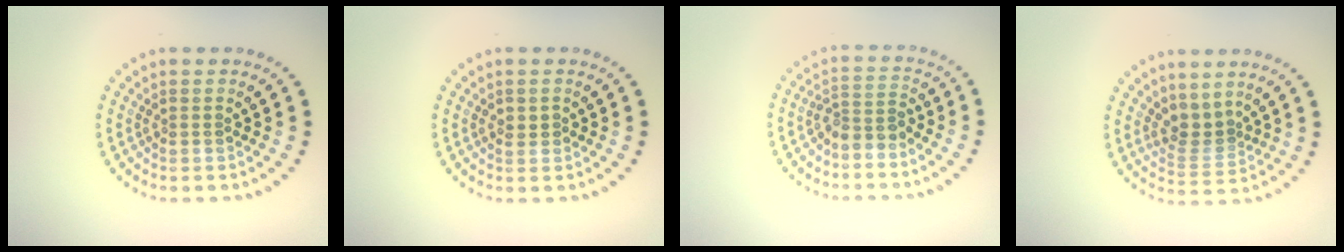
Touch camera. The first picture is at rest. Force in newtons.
{"total": 0.9, "press": 0.9, "slide": 0.1}
{"total": 2.4, "press": 1.9, "slide": 1.5}
{"total": 2.5, "press": 1.7, "slide": 1.8}